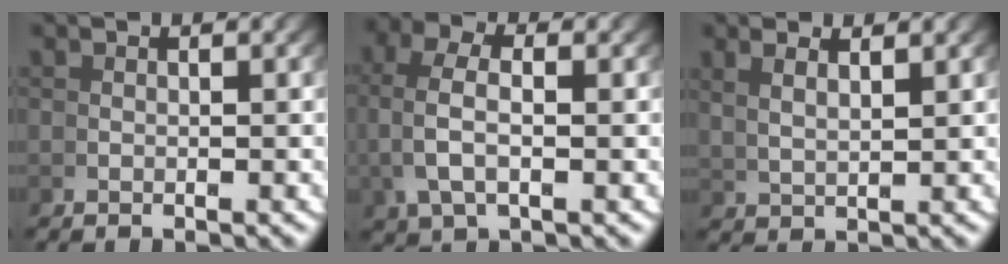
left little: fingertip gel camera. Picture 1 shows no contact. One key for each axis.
{"total": 3.2, "fx": 0.9, "fy": 1.1, "fz": 2.9, "tx": -0.072, "ty": 0.001, "tz": 0.023}
{"total": 2.5, "fx": 2.2, "fy": -0.3, "fz": 1.1, "tx": -0.012, "ty": 0.004, "tz": 0.049}